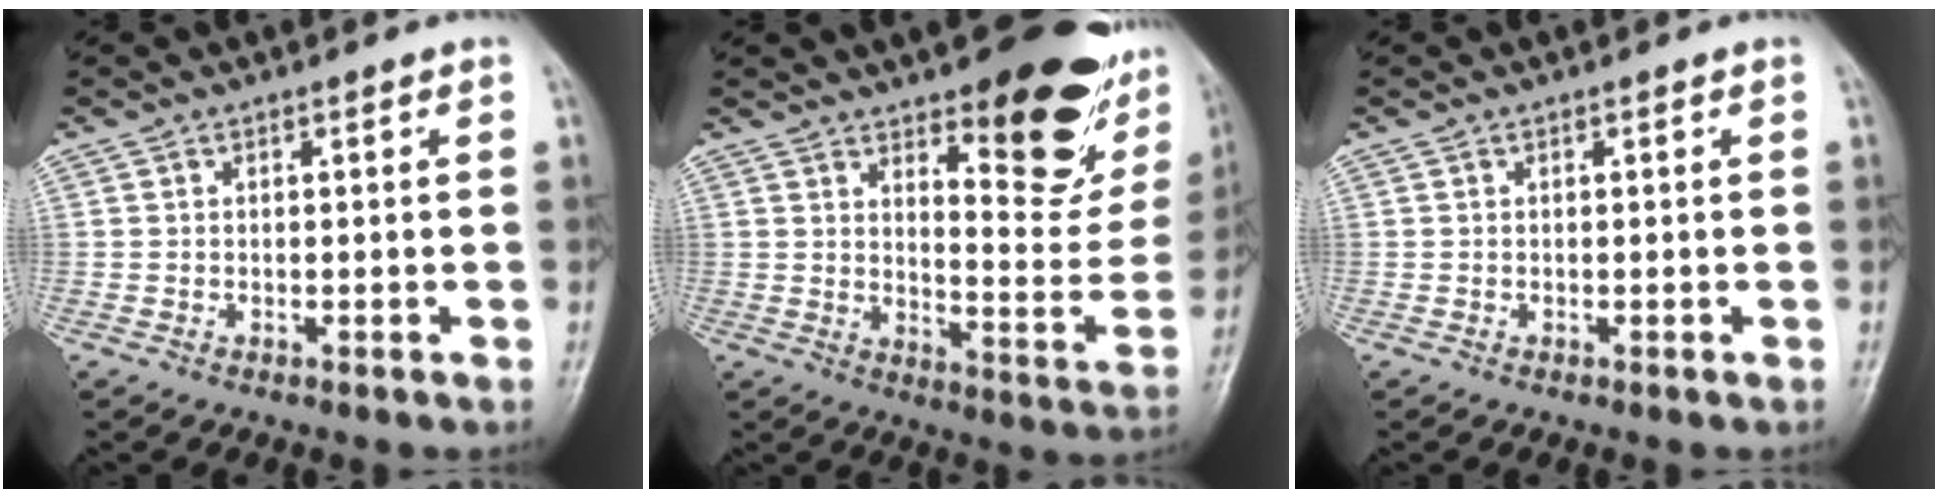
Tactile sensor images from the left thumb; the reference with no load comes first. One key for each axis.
{"total": 21.3, "fx": 12.3, "fy": 7.5, "fz": 15.7, "tx": -0.154, "ty": -0.084, "tz": 0.172}
{"total": 0.0}